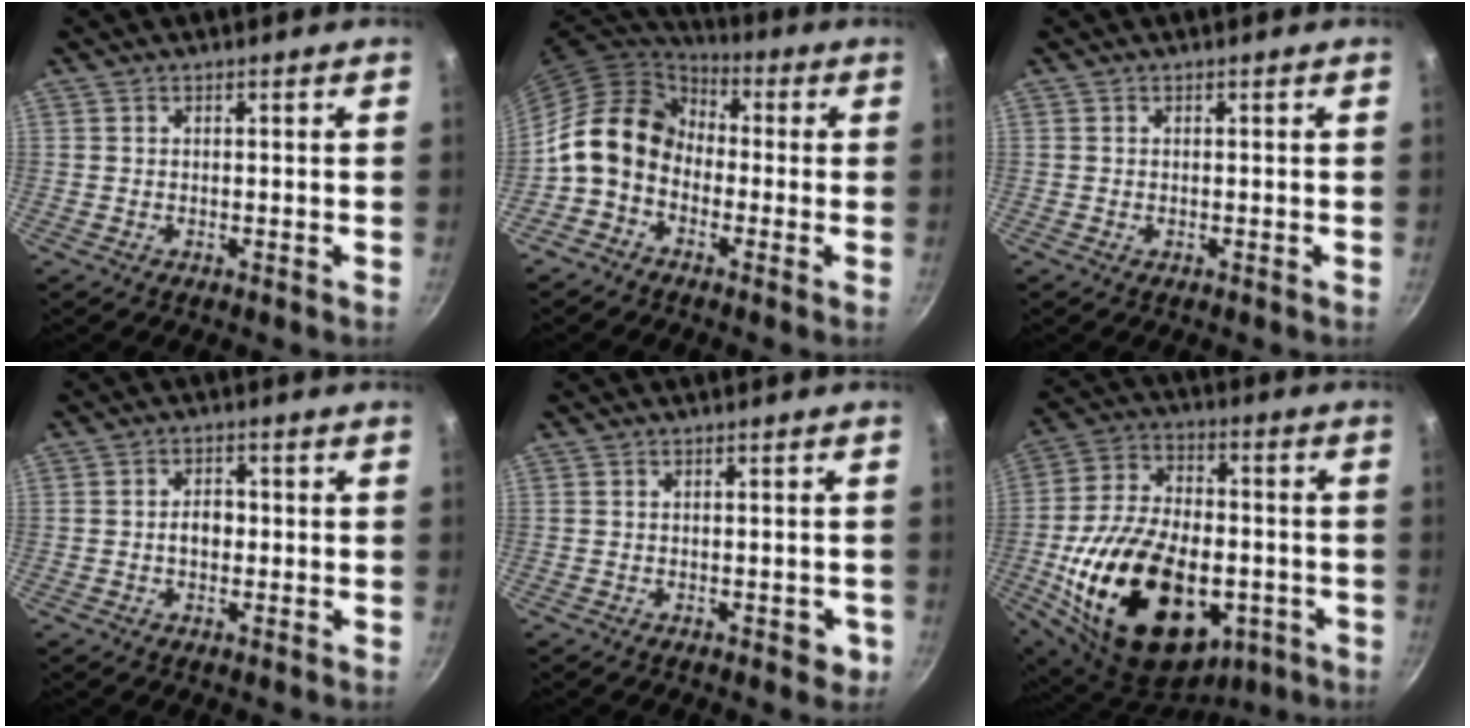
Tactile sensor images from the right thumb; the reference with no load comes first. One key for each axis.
{"total": 12.2, "fx": -1.9, "fy": 9.7, "fz": 7.3, "tx": -0.096, "ty": 0.042, "tz": -0.060}
{"total": 0.0}
{"total": 3.4, "fx": -0.3, "fy": 2.4, "fz": 2.3, "tx": -0.016, "ty": 0.011, "tz": -0.006}
{"total": 2.5, "fx": -0.9, "fy": 1.4, "fz": 1.8, "tx": -0.001, "ty": 0.010, "tz": -0.008}
{"total": 29.3, "fx": -7.3, "fy": 18.1, "fz": 21.8, "tx": -0.368, "ty": 0.028, "tz": -0.101}